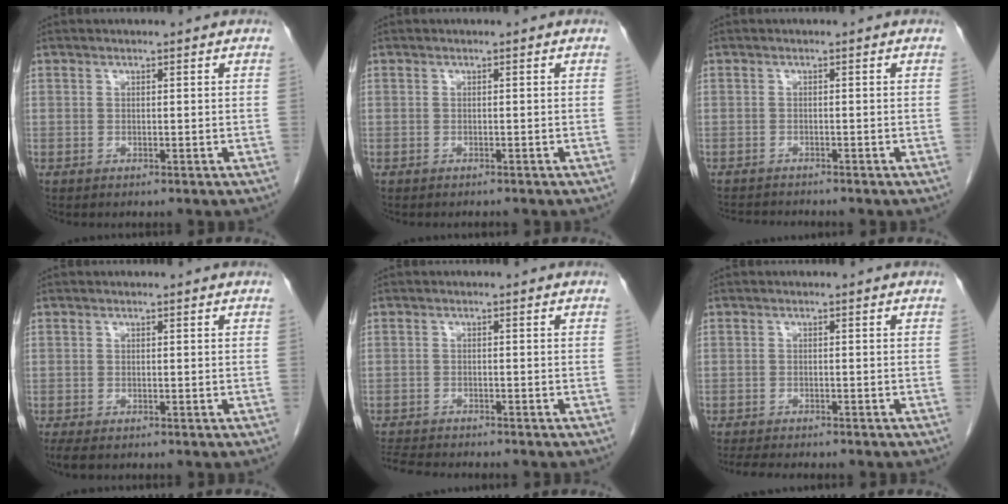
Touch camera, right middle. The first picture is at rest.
{"total": 0.8, "force": [-0.8, 0.2, 0.2], "torque": [-0.008, -0.002, -0.012]}
{"total": 3.2, "force": [-3.1, -0.2, 0.5], "torque": [-0.006, -0.014, -0.052]}
{"total": 3.0, "force": [-2.3, 1.1, 1.7], "torque": [-0.031, -0.010, -0.032]}
{"total": 6.7, "force": [-6.3, 0.6, 2.3], "torque": [-0.040, -0.013, -0.103]}
{"total": 7.8, "force": [-6.8, 1.6, 3.6], "torque": [-0.054, -0.008, -0.092]}